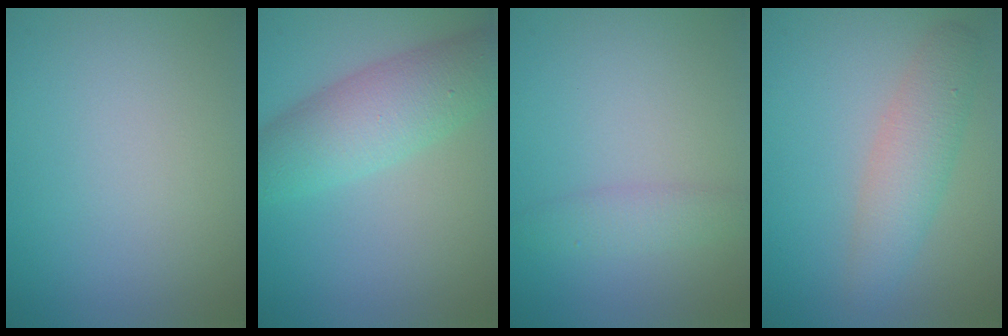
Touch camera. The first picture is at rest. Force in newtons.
{"total": 6.0, "press": 6.0, "slide": 0.3}
{"total": 1.8, "press": 1.8, "slide": 0.1}
{"total": 3.5, "press": 3.5, "slide": 0.2}